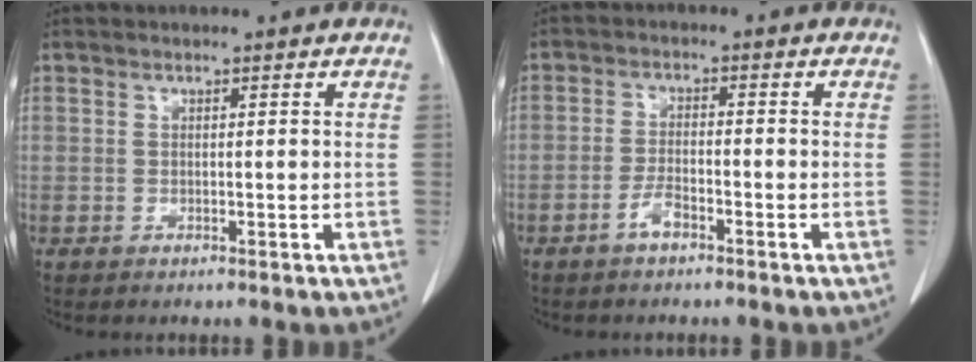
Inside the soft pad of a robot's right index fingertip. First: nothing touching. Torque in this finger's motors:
{"motor_torque": [0.37, -0.15, 0.08, 0.03]}